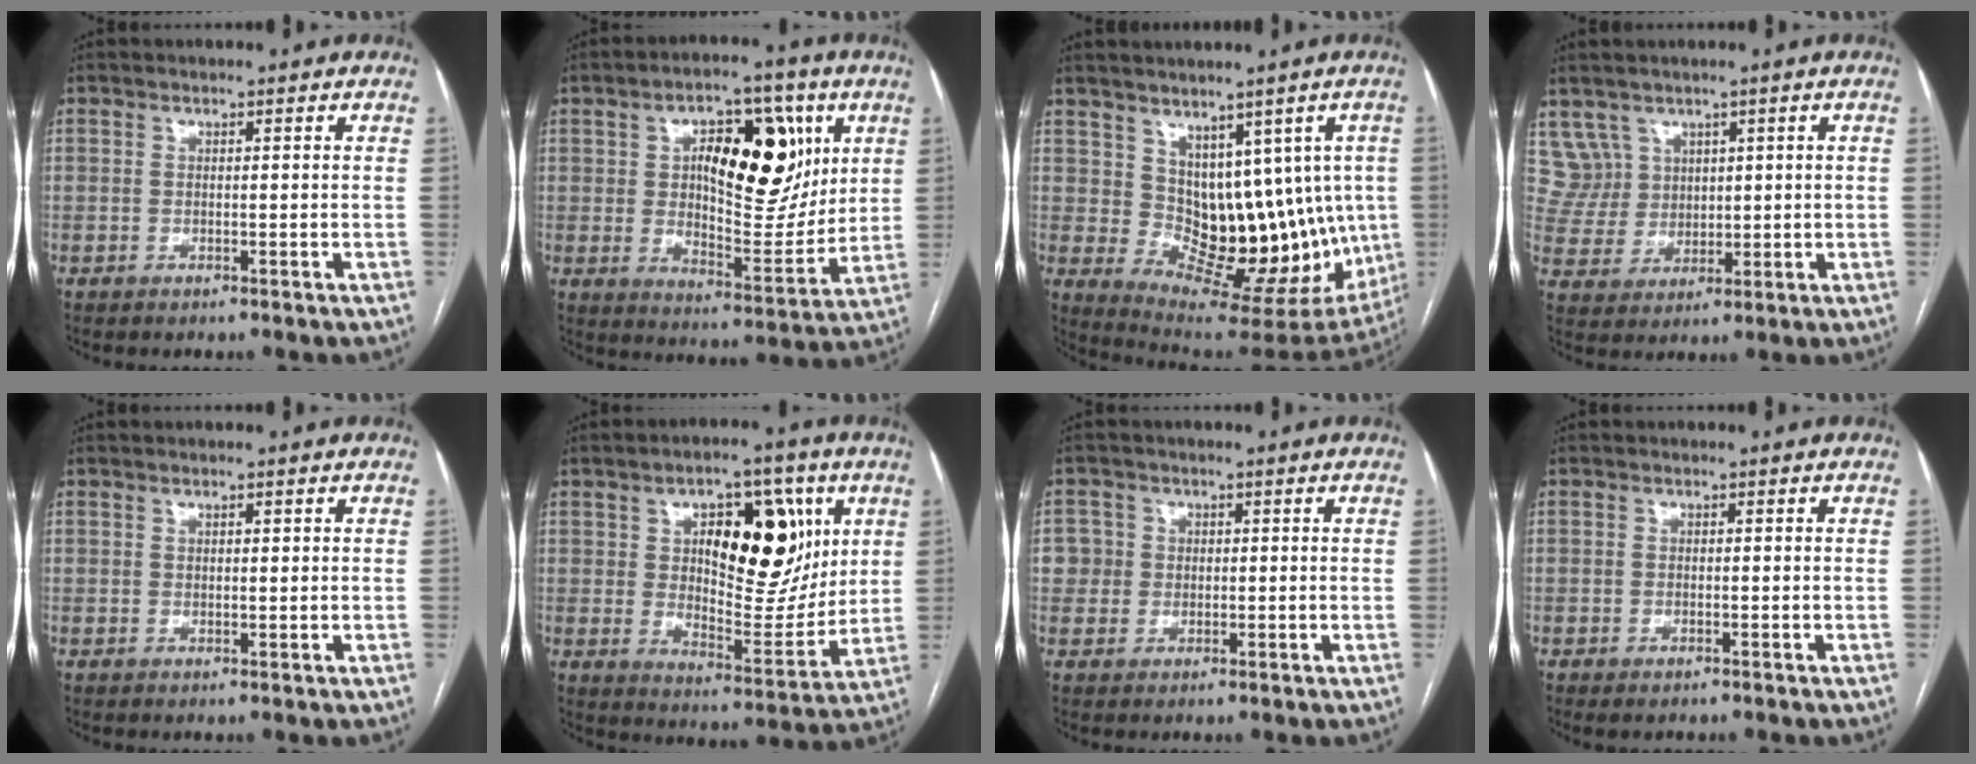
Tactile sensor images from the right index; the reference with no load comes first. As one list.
[{"total": 17.4, "force": [5.0, 7.6, 14.8], "torque": [-0.212, 0.014, 0.083]}, {"total": 13.6, "force": [2.2, 8.5, 10.4], "torque": [-0.116, 0.010, 0.060]}, {"total": 5.9, "force": [3.4, 4.9, -0.4], "torque": [0.010, 0.017, 0.078]}, {"total": 0.9, "force": [0.4, 0.3, 0.7], "torque": [-0.009, -0.001, 0.006]}, {"total": 16.9, "force": [5.3, 7.5, 14.2], "torque": [-0.195, 0.010, 0.089]}, {"total": 3.6, "force": [0.3, 3.6, 0.0], "torque": [0.017, 0.013, 0.004]}, {"total": 1.1, "force": [-0.7, 0.4, 0.8], "torque": [-0.012, -0.002, -0.006]}]